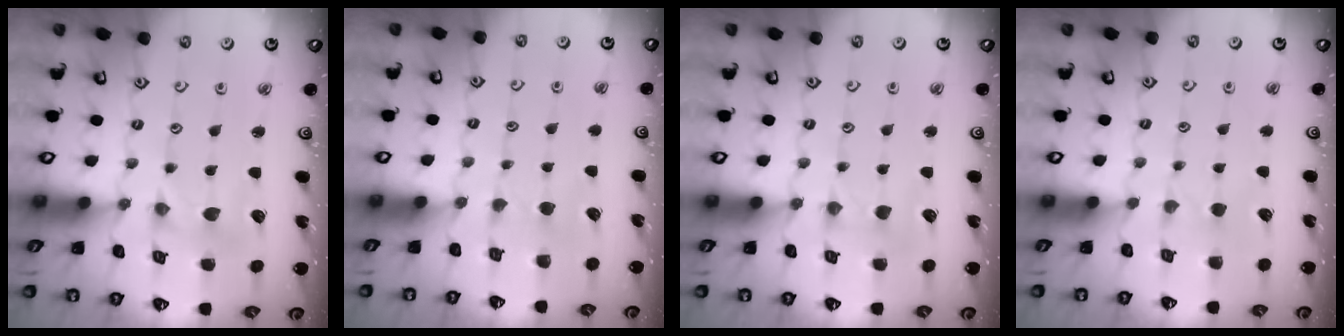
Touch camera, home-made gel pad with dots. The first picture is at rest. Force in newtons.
{"total": 2.2, "press": 2.2, "slide": 0.4}
{"total": 1.5, "press": 1.5, "slide": 0.2}
{"total": 1.2, "press": 1.1, "slide": 0.3}